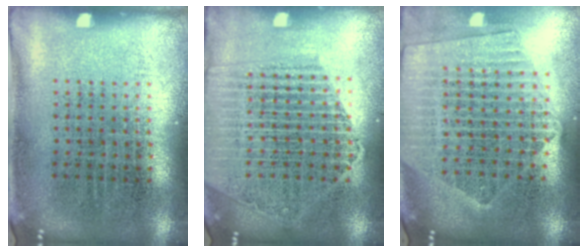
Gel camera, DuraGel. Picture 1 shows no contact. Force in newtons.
{"total": 1.9, "press": 1.8, "slide": 0.7}
{"total": 2.3, "press": 2.0, "slide": 1.1}